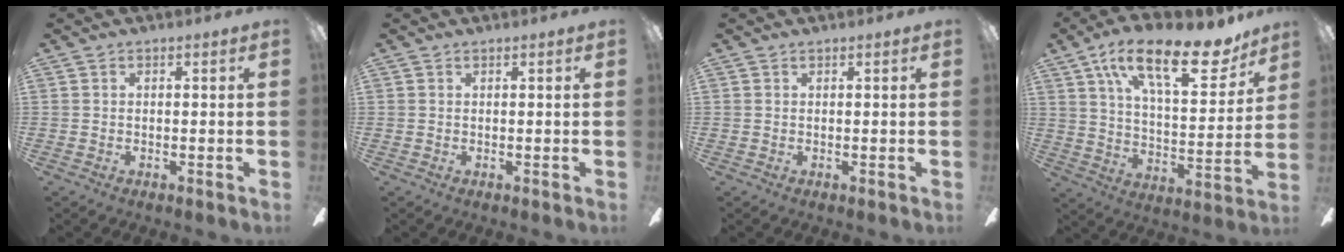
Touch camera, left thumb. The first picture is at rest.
{"total": 0.0}
{"total": 0.0}
{"total": 22.7, "force": [14.6, 8.9, 14.9], "torque": [-0.230, -0.081, 0.242]}